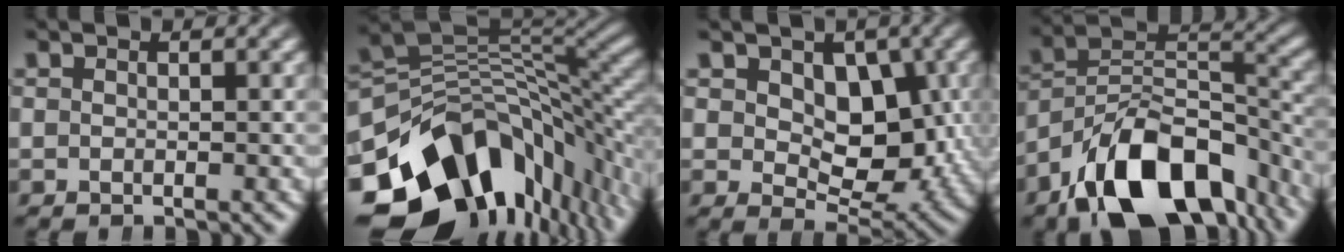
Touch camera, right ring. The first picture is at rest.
{"total": 21.6, "force": [-6.2, 14.1, 15.2], "torque": [-0.243, -0.048, -0.071]}
{"total": 8.2, "force": [1.8, 5.7, 5.6], "torque": [-0.063, -0.019, 0.043]}
{"total": 15.4, "force": [-7.0, 9.0, 10.3], "torque": [-0.157, -0.031, -0.098]}